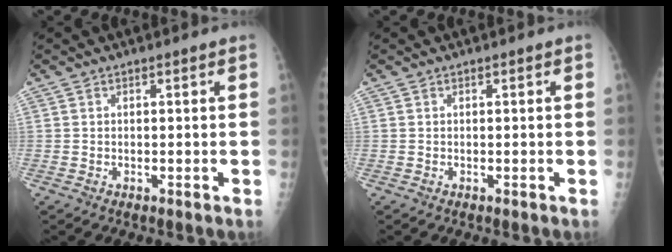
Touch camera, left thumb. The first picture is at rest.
{"total": 0.0}